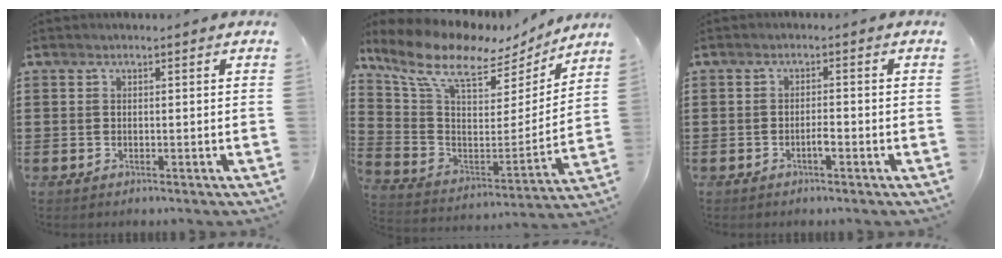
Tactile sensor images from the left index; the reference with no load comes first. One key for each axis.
{"total": 10.3, "fx": 7.6, "fy": 3.9, "fz": 5.8, "tx": -0.148, "ty": -0.042, "tz": 0.130}
{"total": 1.6, "fx": -0.8, "fy": 0.3, "fz": 1.4, "tx": -0.027, "ty": 0.001, "tz": -0.015}